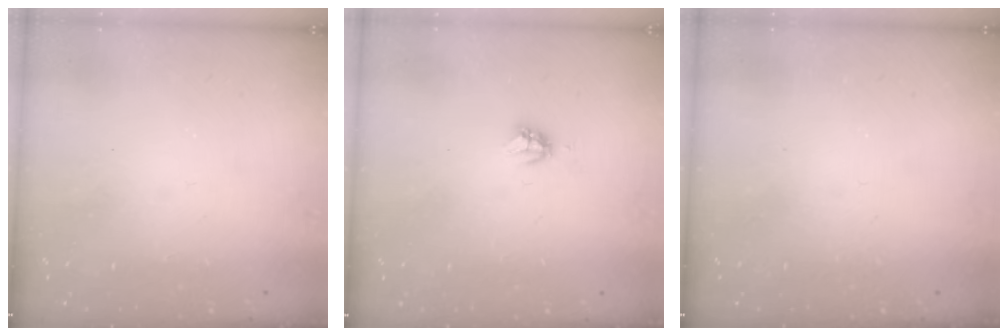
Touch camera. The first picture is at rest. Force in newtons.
{"total": 3.3, "press": 3.3, "slide": 0.5}
{"total": 0.0}